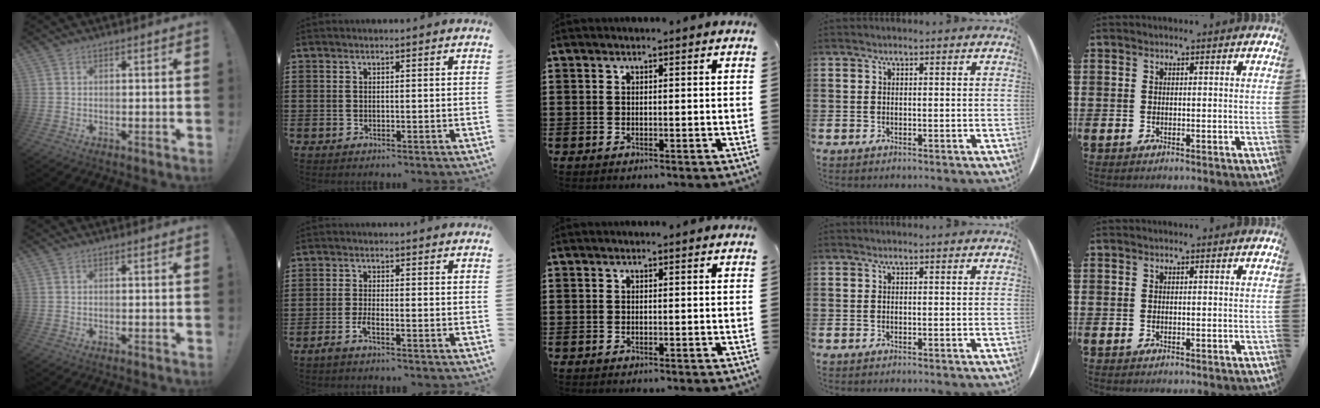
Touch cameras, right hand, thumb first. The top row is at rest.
{"index": {"total": 2.1, "force": [-1.5, 0.1, 1.5], "torque": [-0.033, -0.004, -0.030]}}